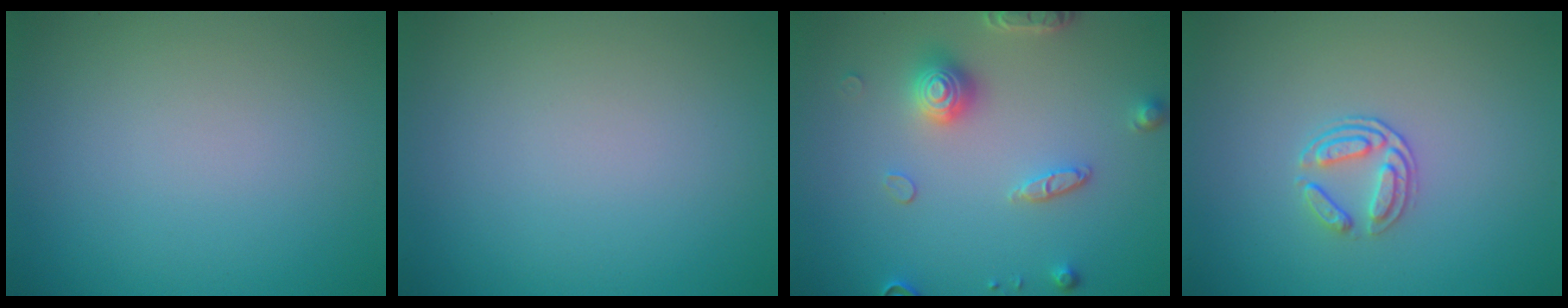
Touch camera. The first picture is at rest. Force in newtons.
{"total": 0.0}
{"total": 3.7, "press": 3.3, "slide": 1.6}
{"total": 2.0, "press": 1.4, "slide": 1.4}